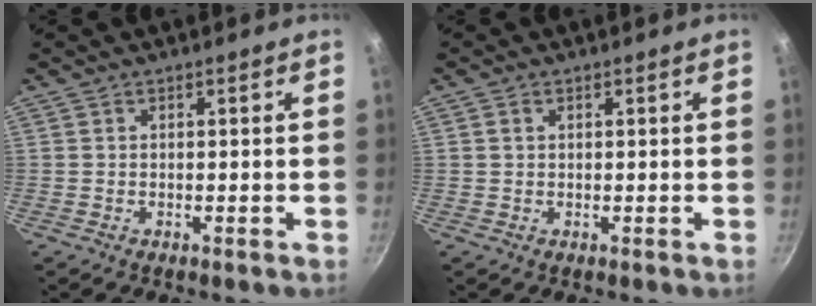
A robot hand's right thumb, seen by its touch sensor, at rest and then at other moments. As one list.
[{"total": 1.3, "force": [0.4, 1.0, 0.7], "torque": [-0.008, 0.004, 0.006]}]